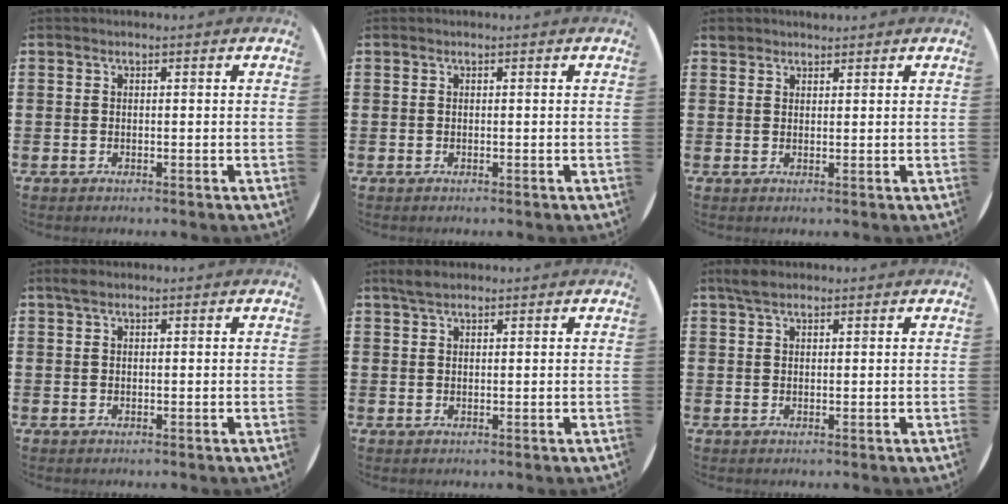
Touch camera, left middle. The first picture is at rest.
{"total": 0.0}
{"total": 1.6, "force": [1.5, 0.6, 0.0], "torque": [0.006, 0.001, 0.028]}
{"total": 1.0, "force": [0.6, 0.5, 0.5], "torque": [-0.003, 0.002, 0.009]}
{"total": 2.2, "force": [1.8, 0.8, 1.1], "torque": [-0.024, 0.008, 0.032]}
{"total": 2.2, "force": [1.7, 0.9, 1.1], "torque": [-0.016, 0.004, 0.030]}